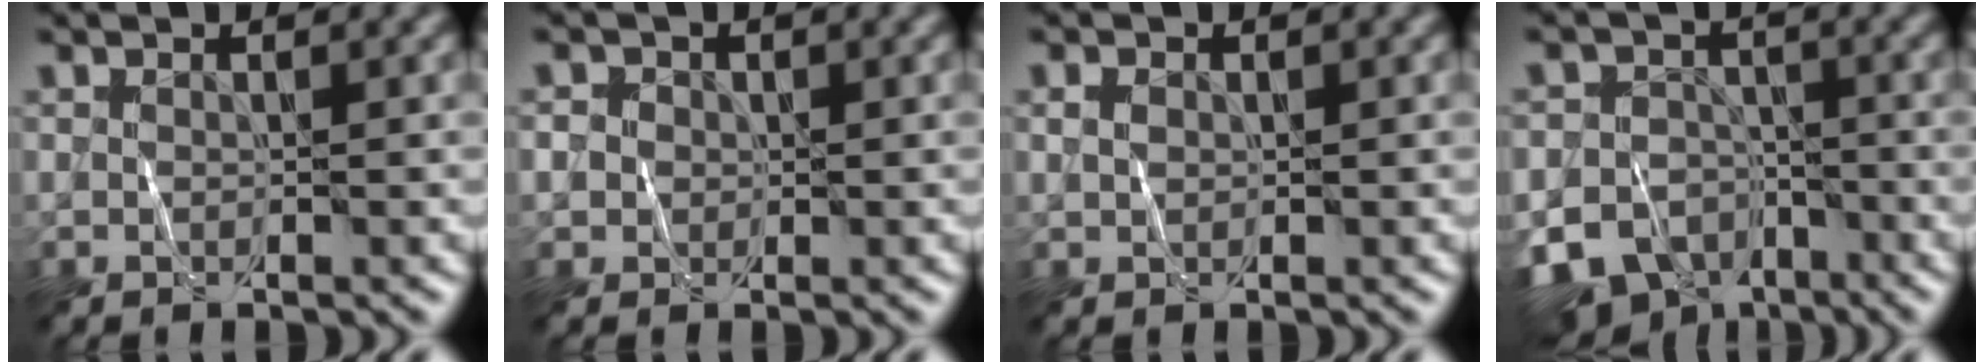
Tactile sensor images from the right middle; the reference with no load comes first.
{"total": 2.4, "force": [0.5, 2.2, 0.9], "torque": [-0.002, 0.011, -0.003]}
{"total": 1.0, "force": [0.2, 0.8, 0.5], "torque": [-0.011, 0.002, 0.003]}
{"total": 11.7, "force": [-7.5, 8.4, 3.2], "torque": [-0.046, -0.044, -0.130]}